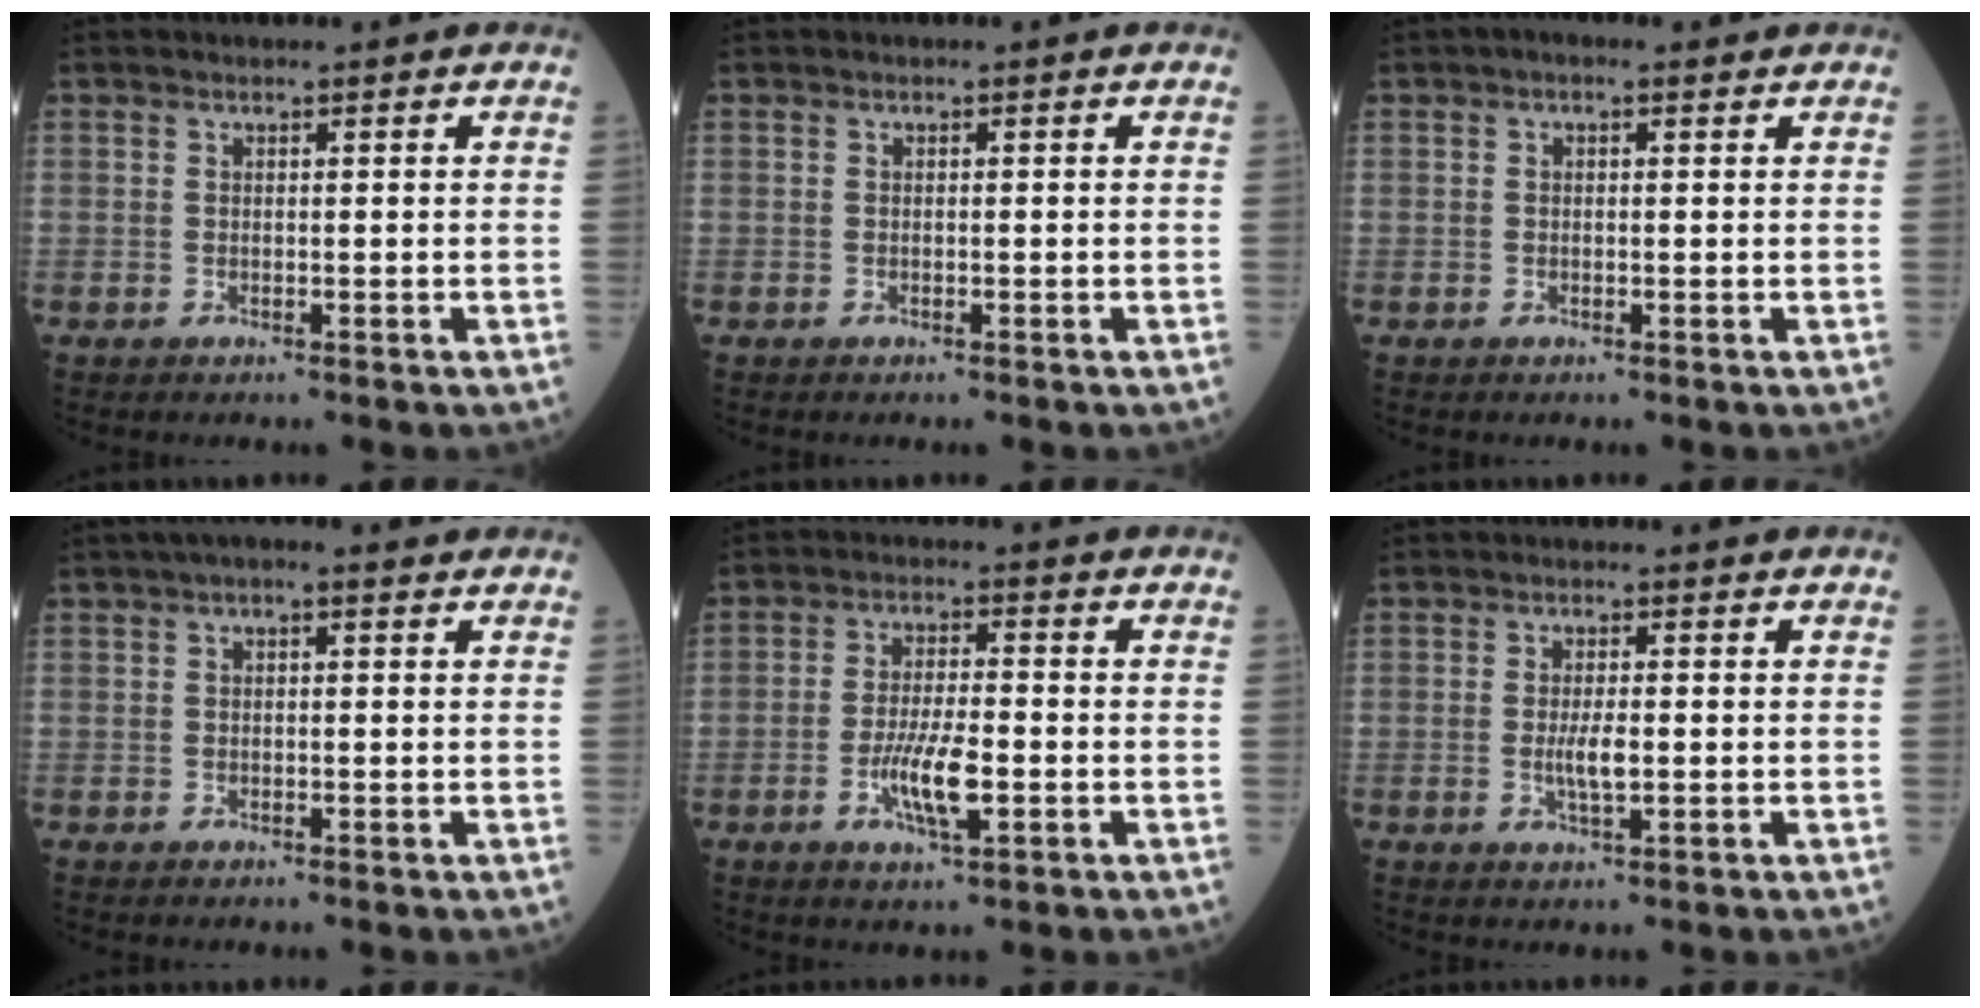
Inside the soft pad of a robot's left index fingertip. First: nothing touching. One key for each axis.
{"total": 0.0}
{"total": 1.3, "fx": 0.5, "fy": 0.6, "fz": 1.0, "tx": -0.018, "ty": 0.010, "tz": 0.002}
{"total": 3.0, "fx": 1.6, "fy": 1.0, "fz": 2.4, "tx": -0.041, "ty": 0.023, "tz": 0.019}
{"total": 6.9, "fx": -2.4, "fy": 1.3, "fz": 6.3, "tx": -0.124, "ty": -0.011, "tz": -0.044}
{"total": 3.3, "fx": -0.6, "fy": 0.6, "fz": 3.1, "tx": -0.063, "ty": -0.007, "tz": -0.011}